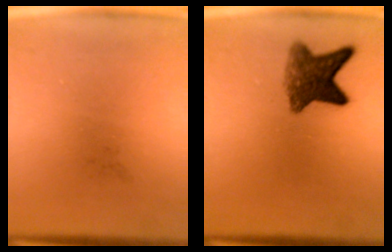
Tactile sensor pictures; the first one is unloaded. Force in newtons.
{"total": 6.7}